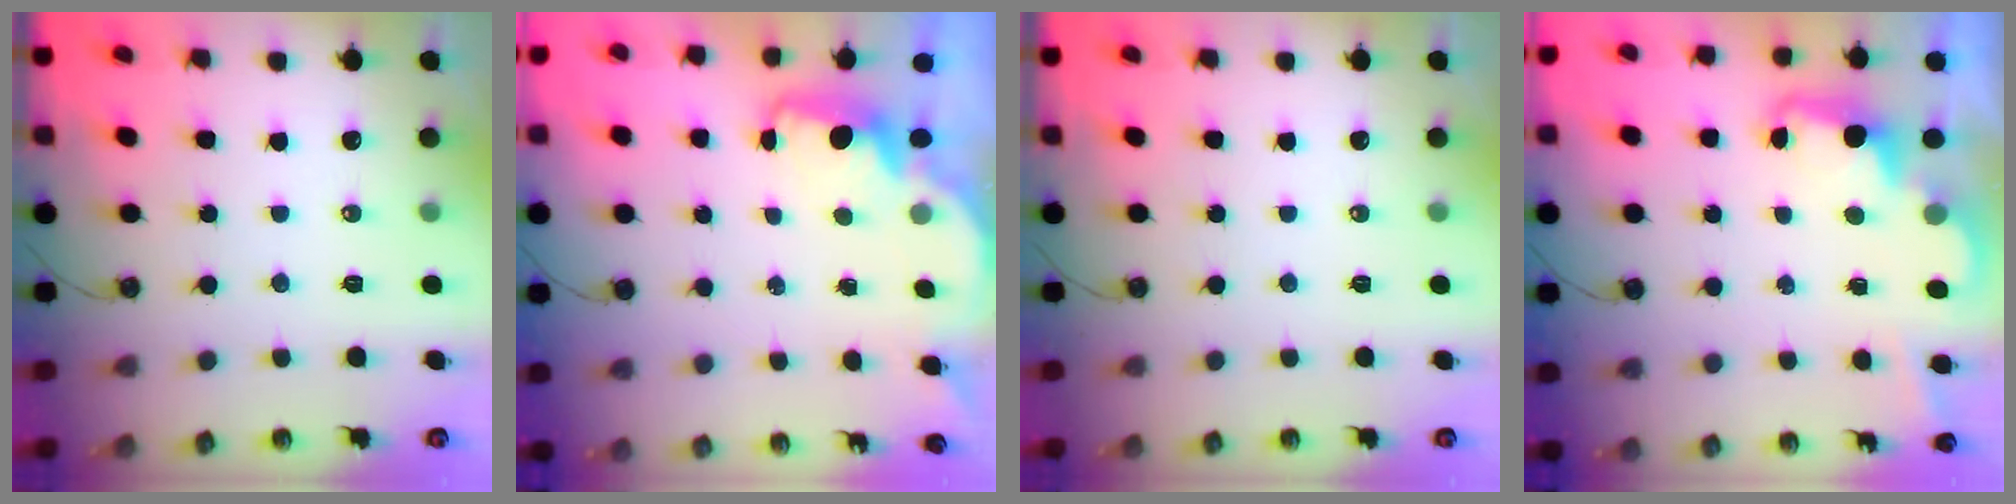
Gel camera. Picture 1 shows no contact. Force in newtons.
{"total": 2.3, "press": 2.2, "slide": 0.6}
{"total": 0.0}
{"total": 2.5, "press": 2.4, "slide": 0.6}